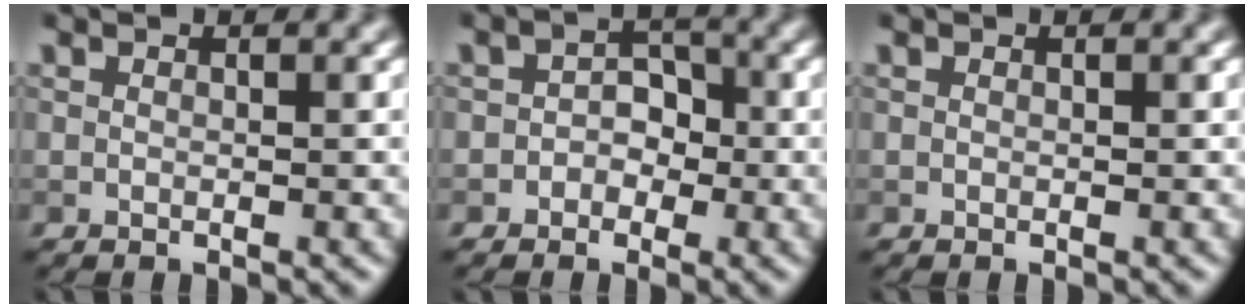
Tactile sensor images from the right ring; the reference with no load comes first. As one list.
[{"total": 2.2, "force": [-0.7, 1.8, 1.0], "torque": [-0.003, 0.003, -0.020]}, {"total": 0.0}]